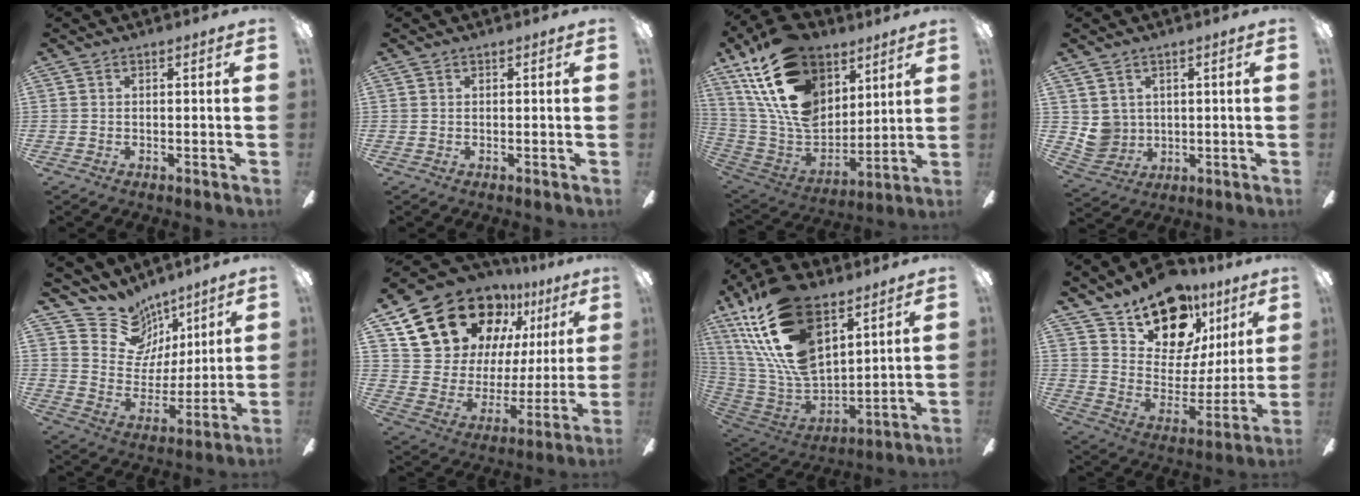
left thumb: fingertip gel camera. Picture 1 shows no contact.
{"total": 0.0}
{"total": 24.2, "force": [13.1, 15.0, 13.7], "torque": [-0.279, -0.070, 0.240]}
{"total": 6.3, "force": [2.3, 5.8, 0.9], "torque": [-0.045, -0.011, 0.048]}
{"total": 13.9, "force": [9.6, 9.7, 2.9], "torque": [-0.068, -0.082, 0.189]}
{"total": 20.1, "force": [13.8, 12.0, 8.5], "torque": [-0.159, -0.086, 0.263]}
{"total": 25.7, "force": [14.0, 12.7, 17.4], "torque": [-0.366, -0.072, 0.251]}
{"total": 18.1, "force": [13.3, 9.9, 7.1], "torque": [-0.118, -0.093, 0.240]}